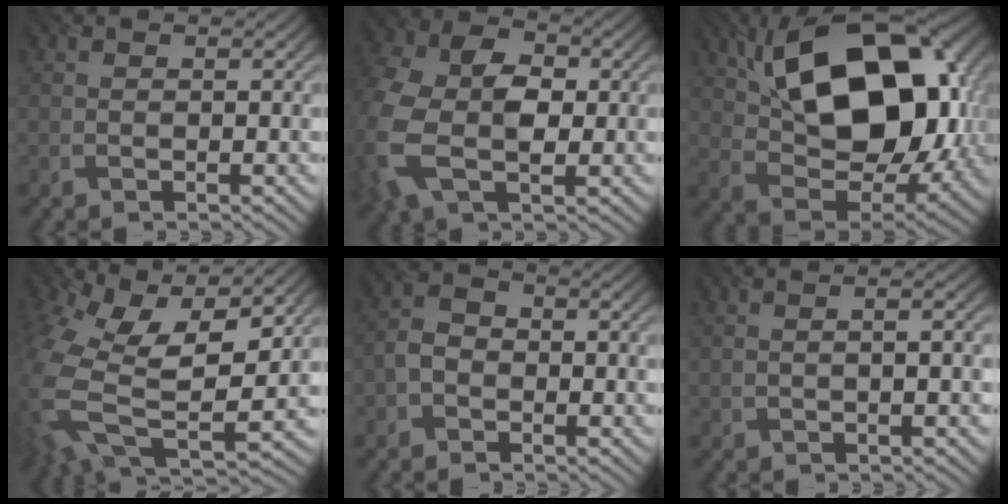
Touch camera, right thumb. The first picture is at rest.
{"total": 12.4, "force": [-0.3, 8.8, 8.7], "torque": [-0.233, -0.014, -0.007]}
{"total": 18.2, "force": [5.1, 10.6, 13.9], "torque": [-0.237, 0.016, 0.088]}
{"total": 15.9, "force": [2.3, 9.6, 12.5], "torque": [-0.309, -0.052, 0.078]}
{"total": 3.3, "force": [-1.7, 2.2, 1.9], "torque": [-0.041, 0.006, -0.044]}
{"total": 2.3, "force": [0.0, 0.7, 2.2], "torque": [-0.021, 0.011, -0.005]}